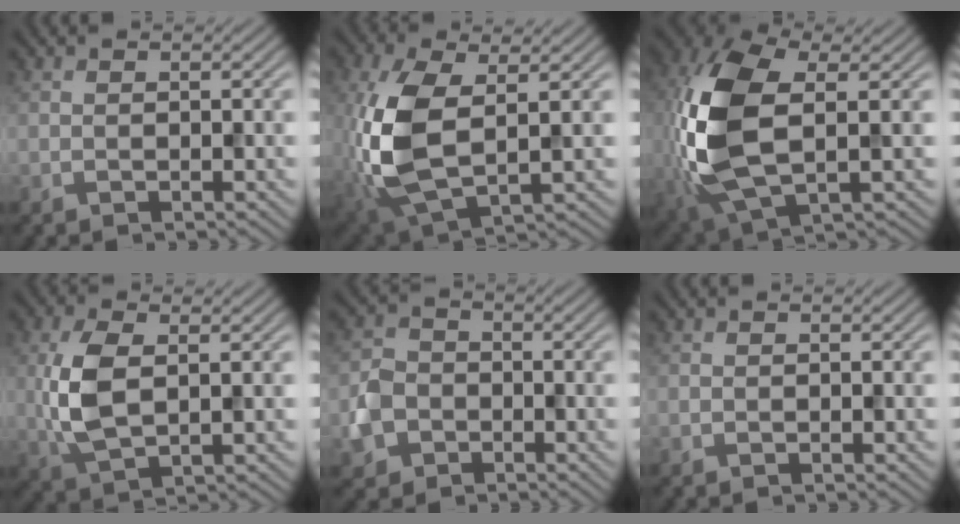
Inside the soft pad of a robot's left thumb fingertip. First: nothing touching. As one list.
[{"total": 11.0, "force": [0.3, 5.6, 9.5], "torque": [-0.243, -0.010, 0.010]}, {"total": 14.9, "force": [0.2, 7.7, 12.7], "torque": [-0.318, -0.003, 0.006]}, {"total": 7.1, "force": [0.8, 3.6, 6.1], "torque": [-0.149, 0.000, 0.016]}, {"total": 4.3, "force": [-1.6, 3.7, 1.6], "torque": [-0.042, -0.004, -0.041]}, {"total": 0.0}]